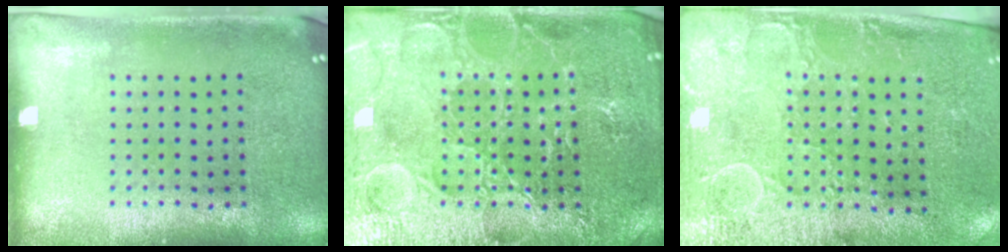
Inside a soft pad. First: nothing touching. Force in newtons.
{"total": 4.7, "press": 4.6, "slide": 0.6}
{"total": 3.0, "press": 2.4, "slide": 1.7}